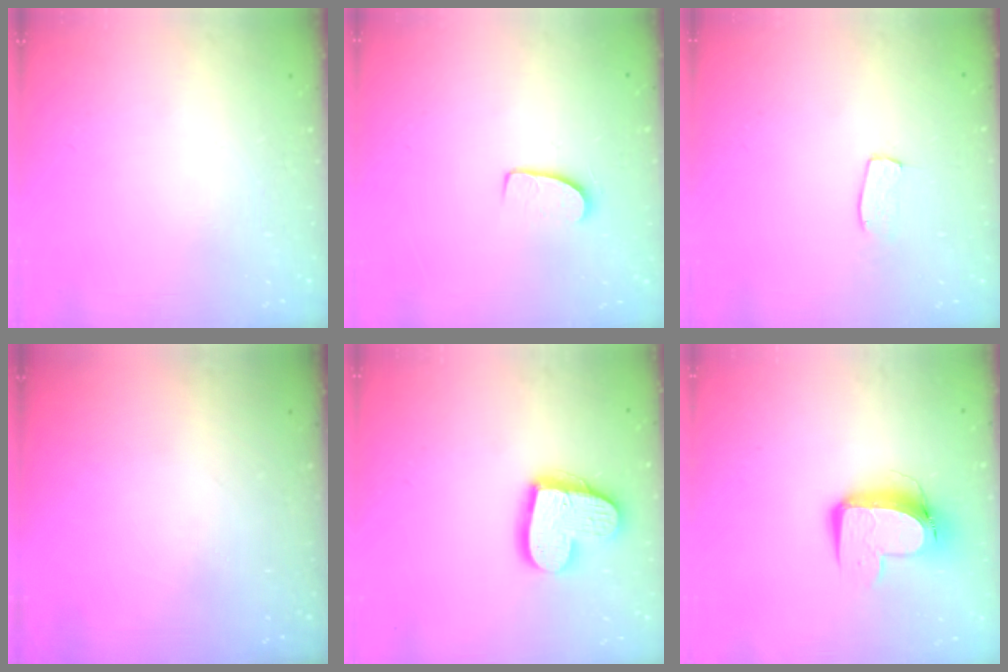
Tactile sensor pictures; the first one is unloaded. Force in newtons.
{"total": 7.7, "press": 7.6, "slide": 0.7}
{"total": 3.3, "press": 3.3, "slide": 0.2}
{"total": 0.0}
{"total": 16.6, "press": 16.6, "slide": 1.4}
{"total": 11.3, "press": 11.2, "slide": 1.3}